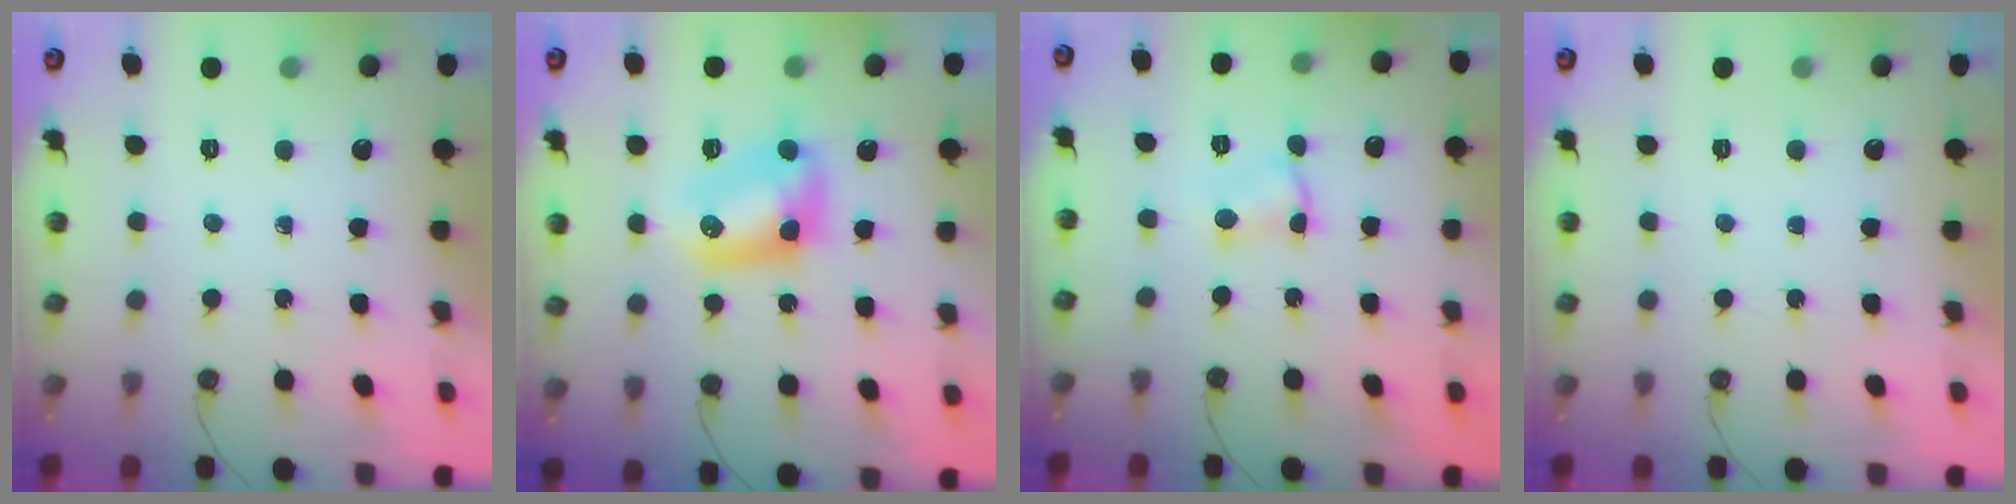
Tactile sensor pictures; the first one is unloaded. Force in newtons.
{"total": 9.0, "press": 9.0, "slide": 0.4}
{"total": 3.3, "press": 3.2, "slide": 0.4}
{"total": 0.0}